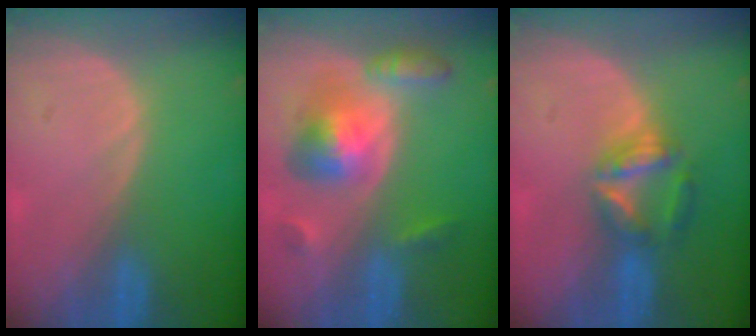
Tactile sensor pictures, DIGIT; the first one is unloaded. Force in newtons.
{"total": 7.3, "press": 7.3, "slide": 0.5}
{"total": 5.7, "press": 5.6, "slide": 1.4}